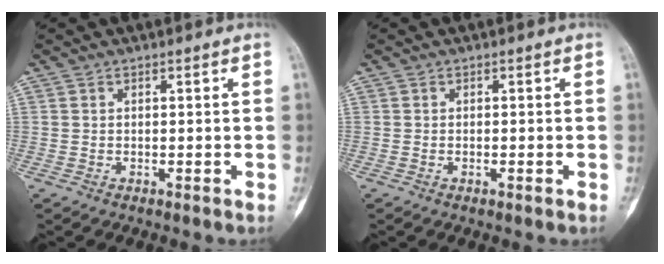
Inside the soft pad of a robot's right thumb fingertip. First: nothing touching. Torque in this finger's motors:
{"motor_torque": [-0.48, -0.27, -0.30, -0.11, -0.04]}